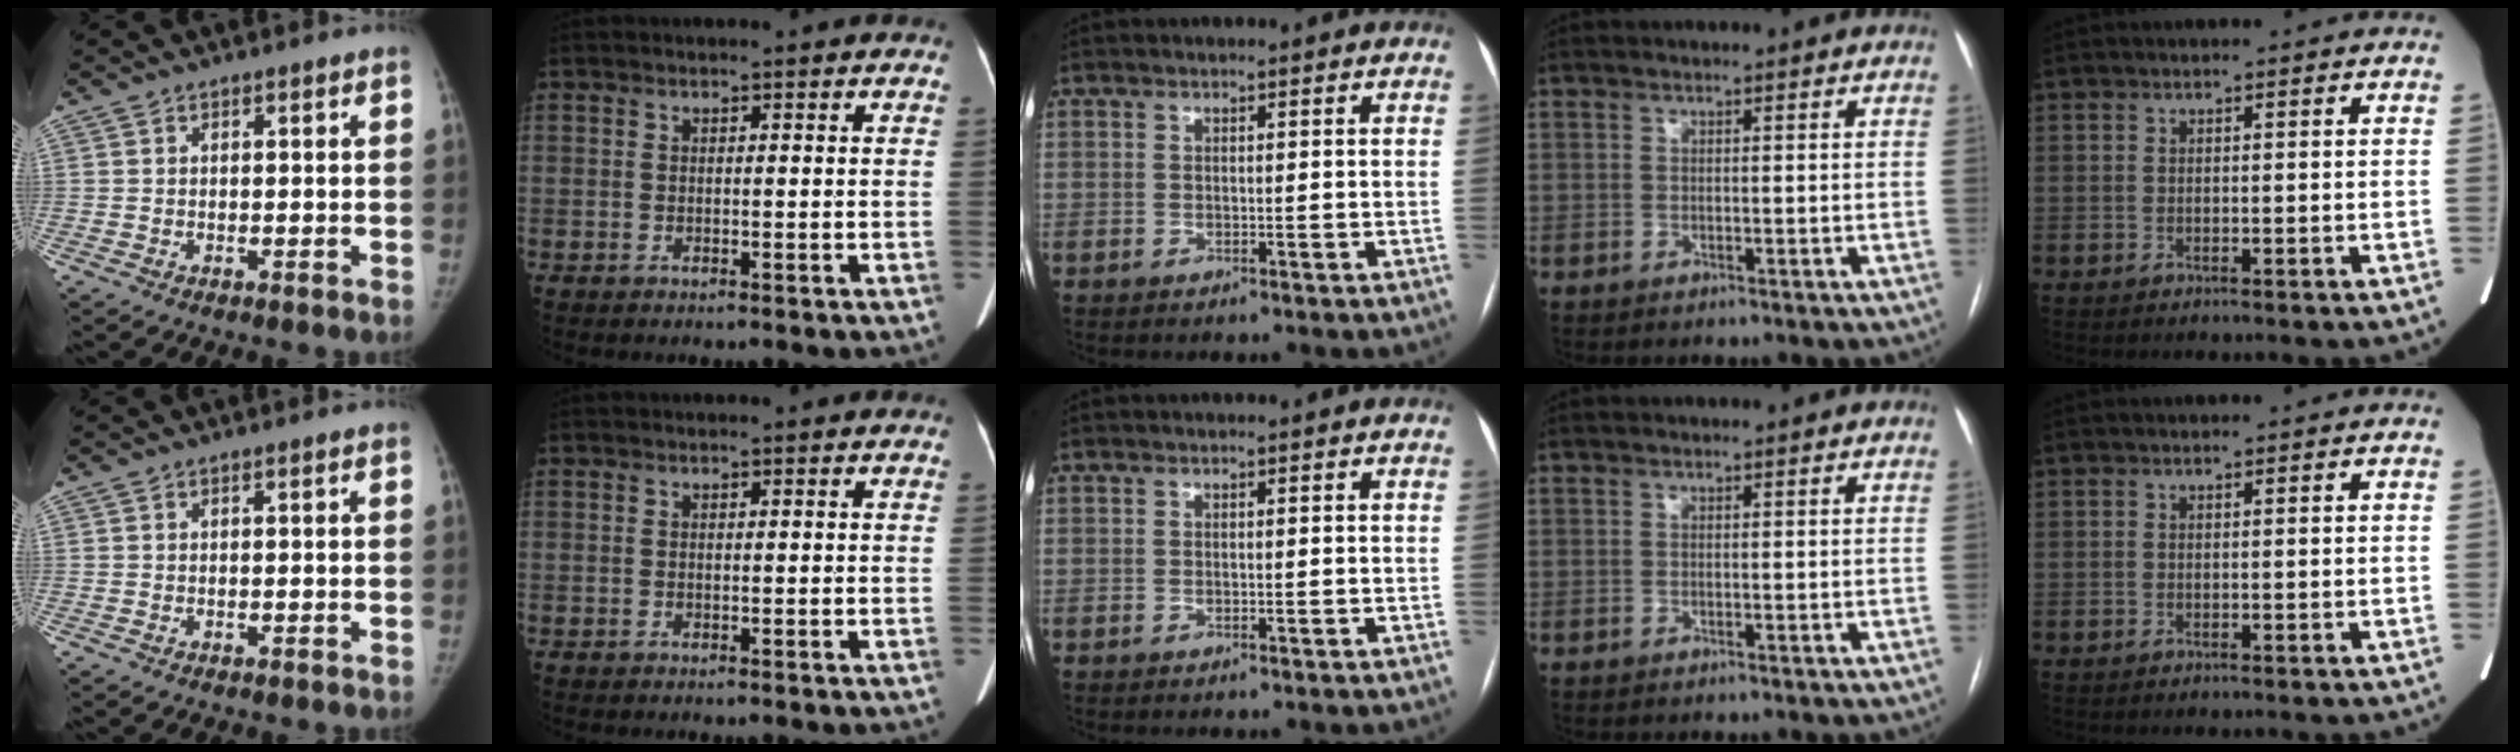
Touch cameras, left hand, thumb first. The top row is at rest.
{}